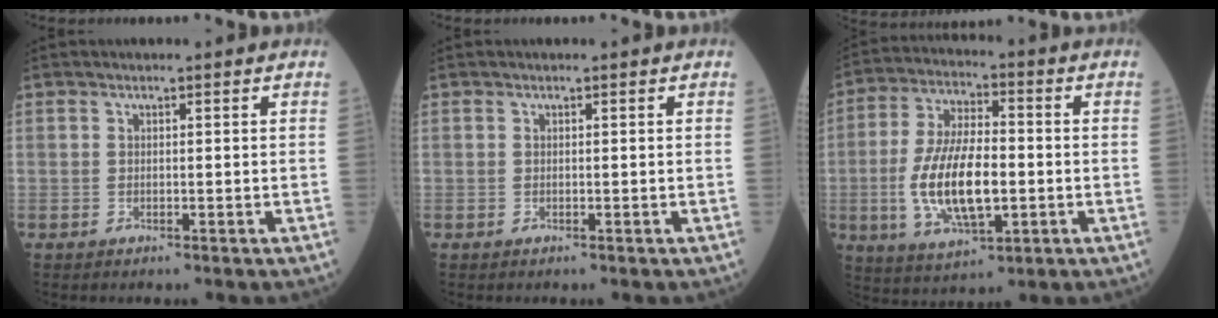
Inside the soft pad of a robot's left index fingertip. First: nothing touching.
{"total": 0.0}
{"total": 13.3, "force": [-2.2, 5.0, 12.1], "torque": [-0.250, 0.000, -0.037]}